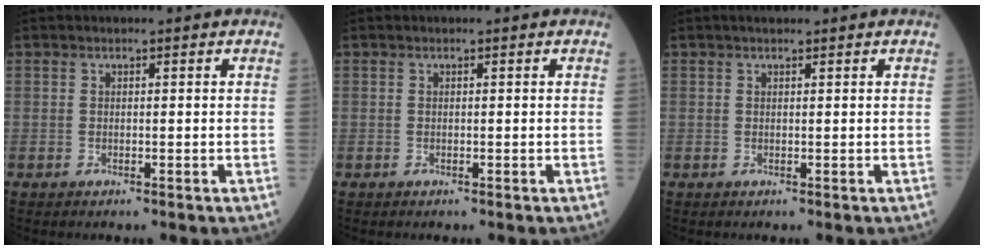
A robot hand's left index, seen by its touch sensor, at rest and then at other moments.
{"total": 0.0}
{"total": 1.6, "force": [1.3, 0.3, 0.8], "torque": [-0.015, 0.011, 0.020]}